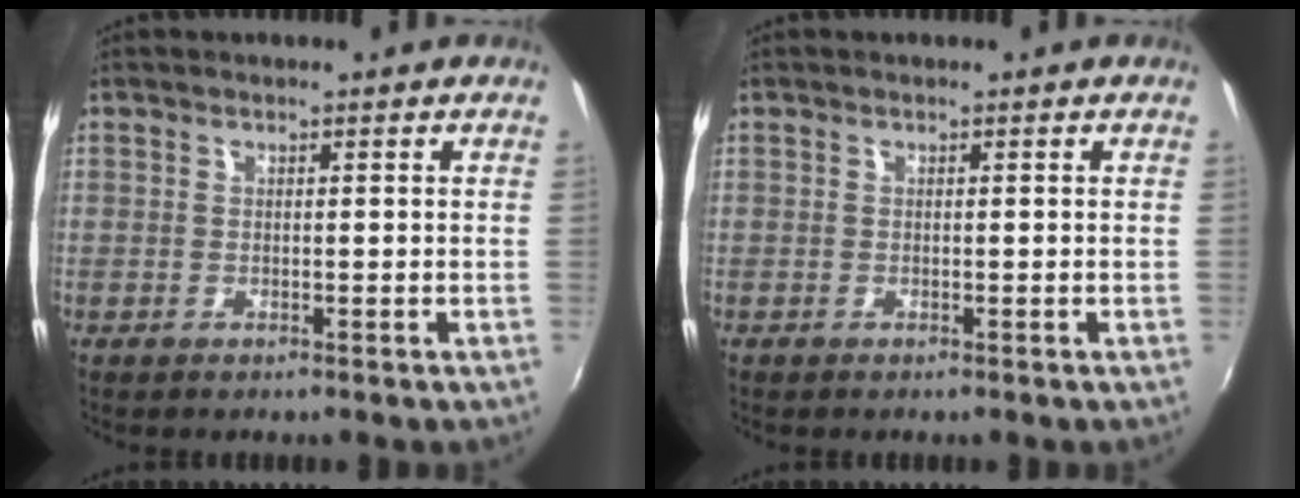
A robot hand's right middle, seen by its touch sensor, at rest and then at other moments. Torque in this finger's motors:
{"motor_torque": [-0.48, 0.09, -0.06, -0.01]}